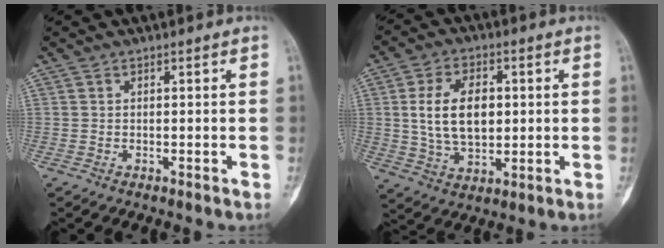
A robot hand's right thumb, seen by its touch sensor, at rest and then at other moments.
{"total": 11.9, "force": [1.4, 7.3, 9.2], "torque": [-0.149, -0.002, 0.031]}